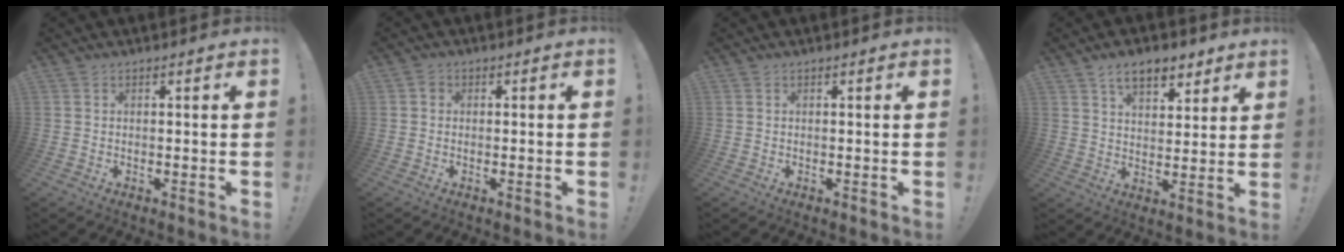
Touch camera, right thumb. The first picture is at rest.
{"total": 0.9, "force": [-0.2, 0.7, 0.5], "torque": [-0.010, 0.004, -0.004]}
{"total": 0.0}
{"total": 9.3, "force": [5.9, 5.1, 5.1], "torque": [-0.073, -0.023, 0.107]}